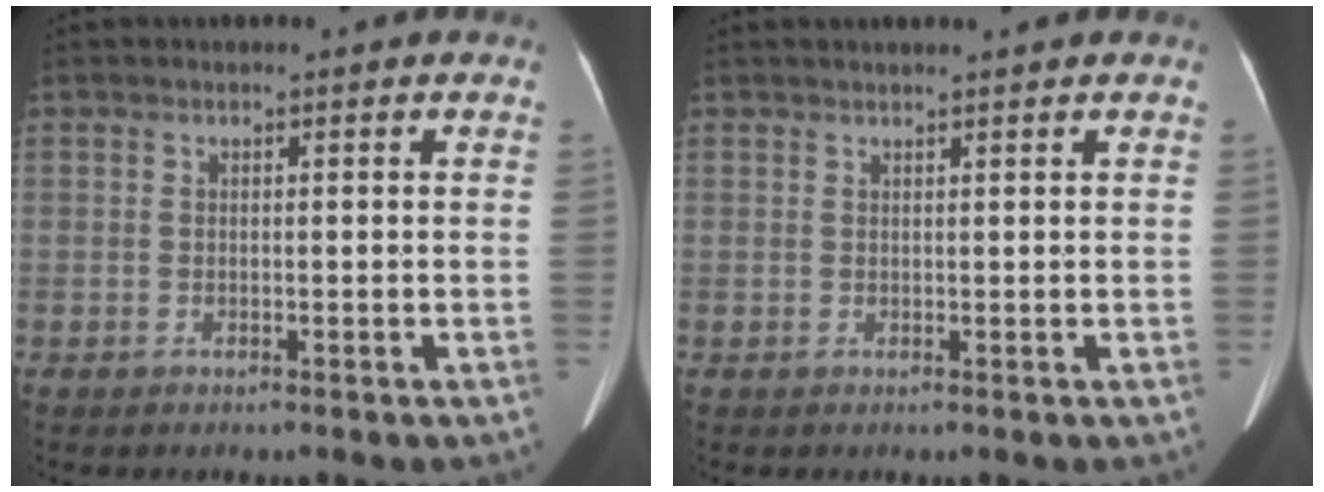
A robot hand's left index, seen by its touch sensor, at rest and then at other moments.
{"total": 2.4, "force": [2.2, 0.1, 1.0], "torque": [-0.008, 0.019, 0.031]}